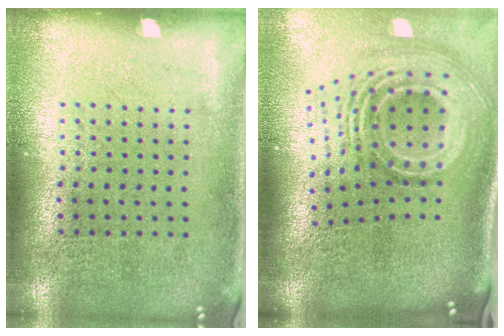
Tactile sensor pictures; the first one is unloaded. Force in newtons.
{"total": 2.6, "press": 1.7, "slide": 2.0}